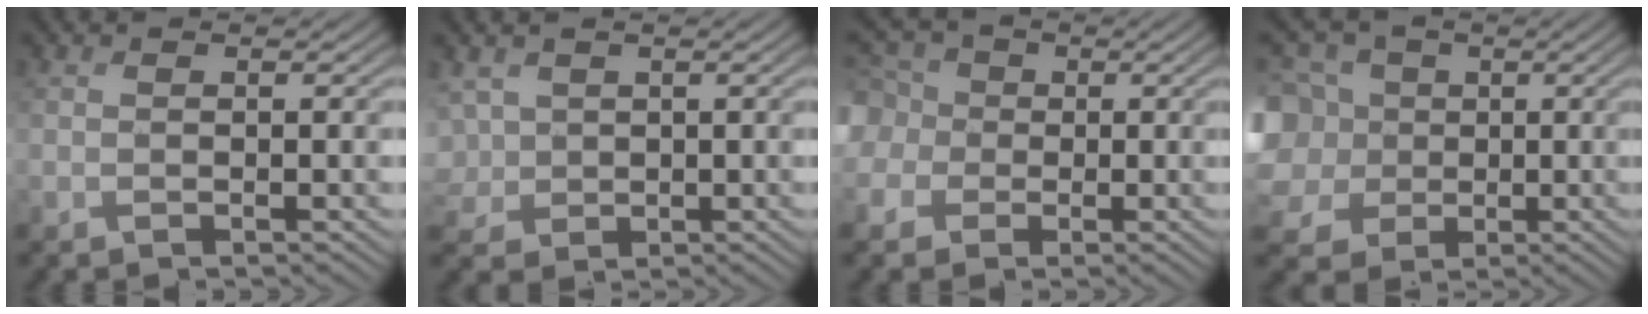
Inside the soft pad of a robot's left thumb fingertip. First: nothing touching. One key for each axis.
{"total": 3.6, "fx": 0.5, "fy": 3.2, "fz": 1.7, "tx": -0.060, "ty": -0.004, "tz": 0.007}
{"total": 8.2, "fx": 0.7, "fy": 7.4, "fz": 3.7, "tx": -0.134, "ty": 0.012, "tz": -0.009}
{"total": 12.5, "fx": 0.6, "fy": 11.0, "fz": 6.0, "tx": -0.222, "ty": 0.002, "tz": -0.006}